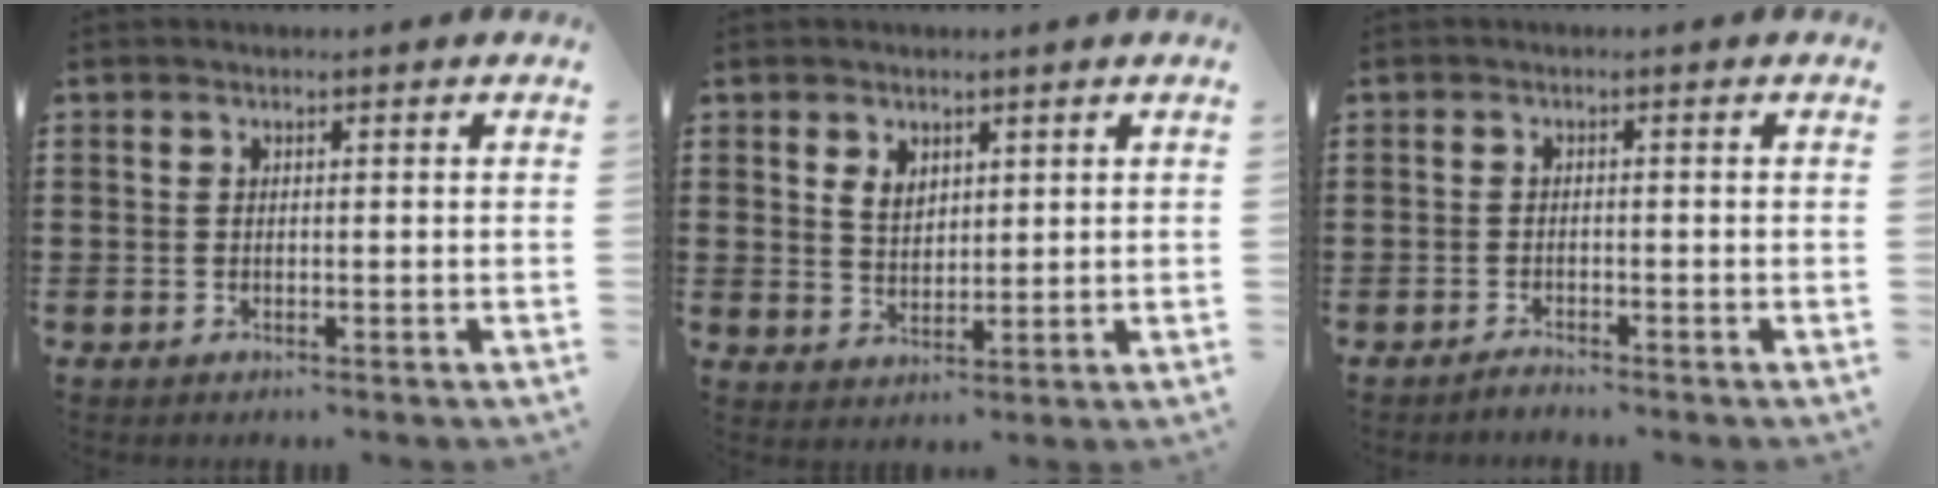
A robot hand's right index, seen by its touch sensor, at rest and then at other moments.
{"total": 3.2, "force": [1.8, 2.2, 1.4], "torque": [-0.036, 0.009, 0.033]}
{"total": 1.2, "force": [-1.2, 0.0, 0.0], "torque": [-0.003, 0.003, -0.025]}